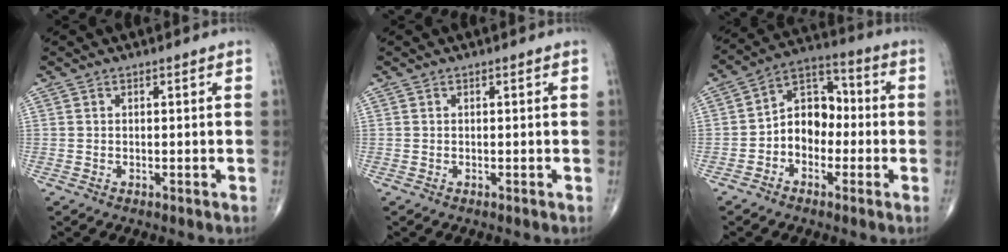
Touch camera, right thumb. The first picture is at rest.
{"total": 0.0}
{"total": 10.2, "force": [-1.5, 7.7, 6.5], "torque": [-0.071, 0.042, -0.041]}